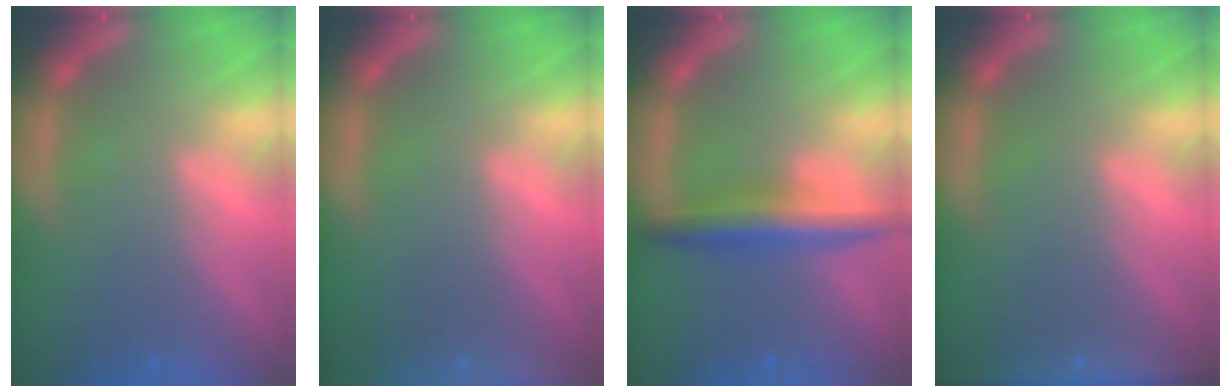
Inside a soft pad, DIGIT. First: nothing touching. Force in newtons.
{"total": 10.0}
{"total": 4.5}
{"total": 4.4}